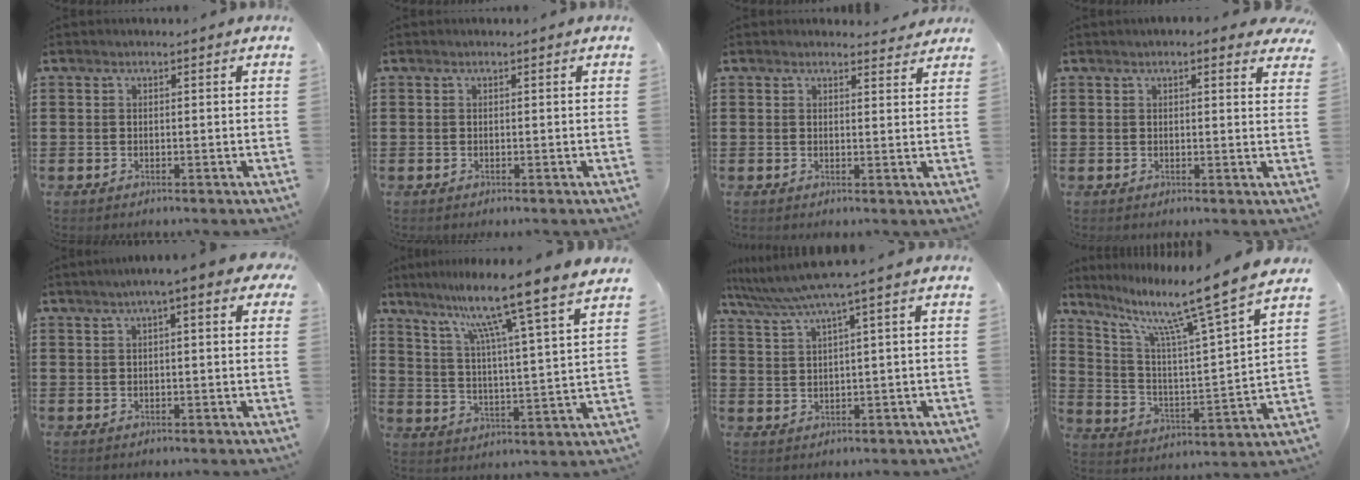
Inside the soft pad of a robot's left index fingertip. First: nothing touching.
{"total": 0.0}
{"total": 2.1, "force": [2.0, 0.5, 0.2], "torque": [-0.001, -0.004, 0.037]}
{"total": 1.9, "force": [1.5, 0.8, 0.8], "torque": [-0.022, 0.004, 0.027]}
{"total": 3.7, "force": [1.4, 0.3, 3.4], "torque": [-0.068, 0.004, 0.022]}
{"total": 11.1, "force": [9.0, -1.2, 6.3], "torque": [-0.139, -0.060, 0.138]}
{"total": 4.4, "force": [2.3, -0.7, 3.7], "torque": [-0.085, -0.017, 0.034]}
{"total": 11.2, "force": [8.6, -0.4, 7.1], "torque": [-0.155, -0.066, 0.128]}